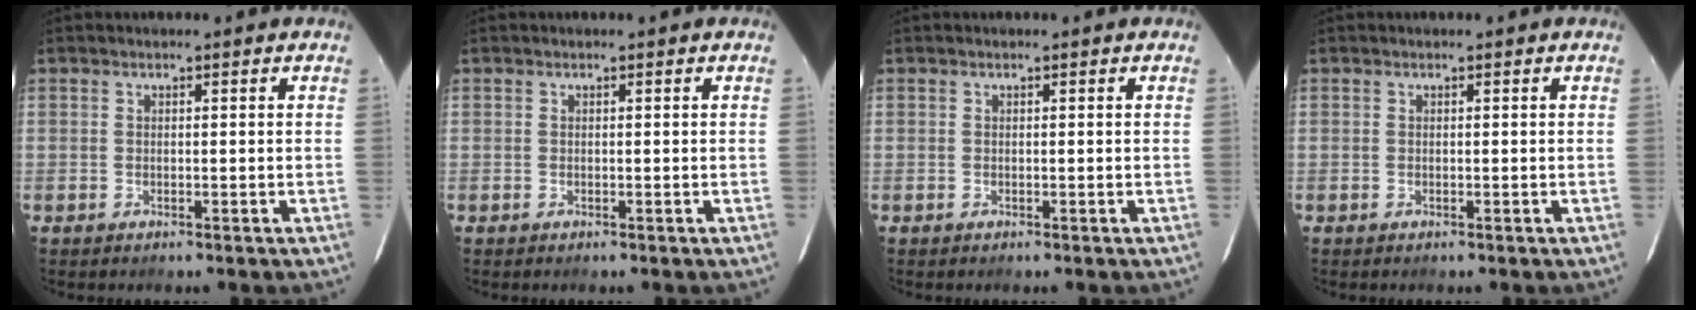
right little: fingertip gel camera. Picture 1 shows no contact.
{"total": 0.0}
{"total": 0.0}
{"total": 0.0}